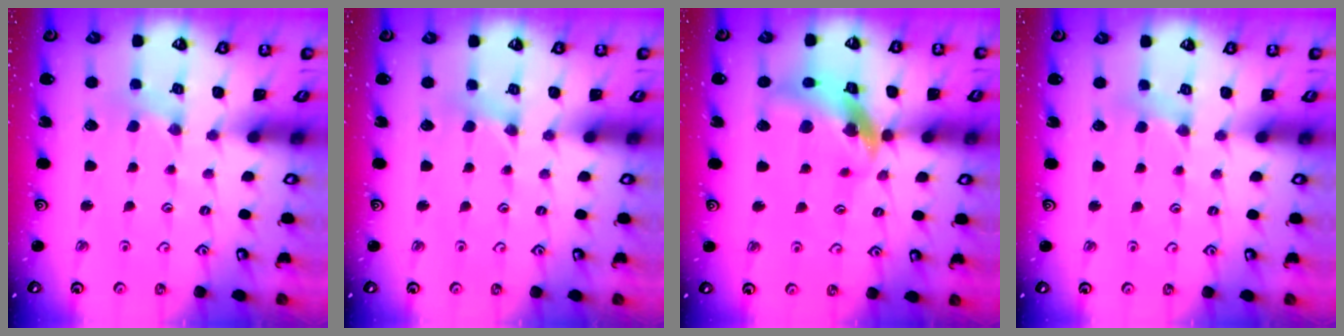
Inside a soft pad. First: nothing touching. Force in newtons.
{"total": 2.1, "press": 2.0, "slide": 0.4}
{"total": 14.9, "press": 14.8, "slide": 1.8}
{"total": 2.2, "press": 2.1, "slide": 0.4}